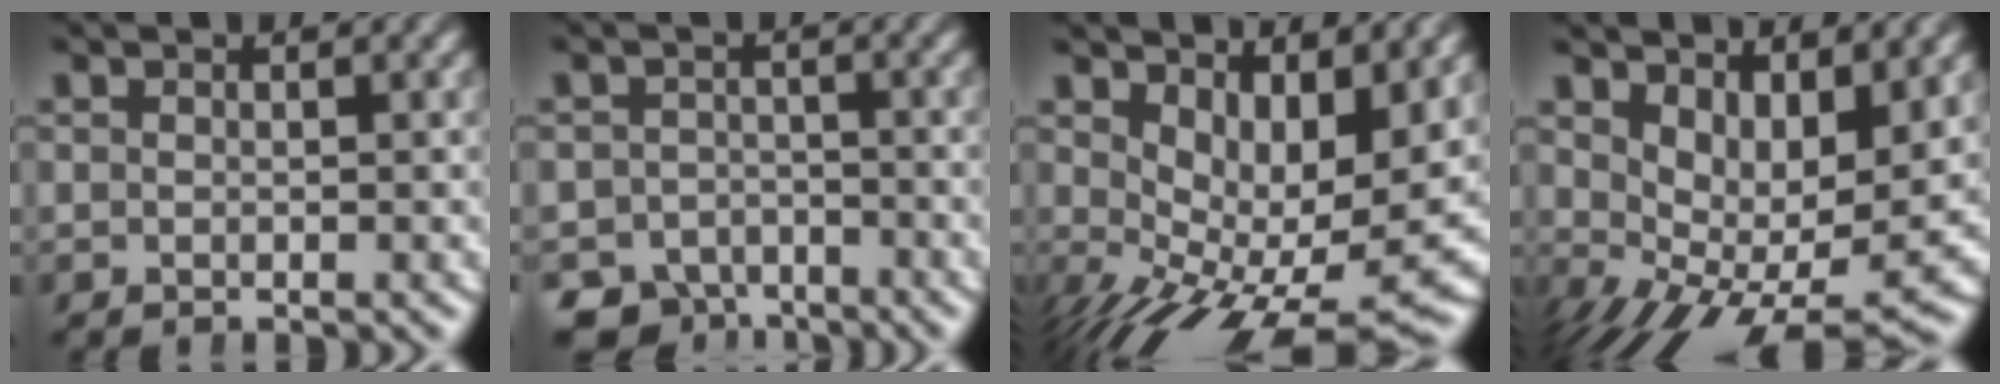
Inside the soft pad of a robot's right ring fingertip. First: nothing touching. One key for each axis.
{"total": 6.5, "fx": -5.1, "fy": 4.0, "fz": 1.1, "tx": -0.003, "ty": -0.026, "tz": -0.081}
{"total": 9.9, "fx": -1.8, "fy": 5.2, "fz": 8.3, "tx": -0.139, "ty": -0.054, "tz": -0.001}
{"total": 8.6, "fx": -1.2, "fy": 5.2, "fz": 6.7, "tx": -0.126, "ty": -0.053, "tz": 0.007}